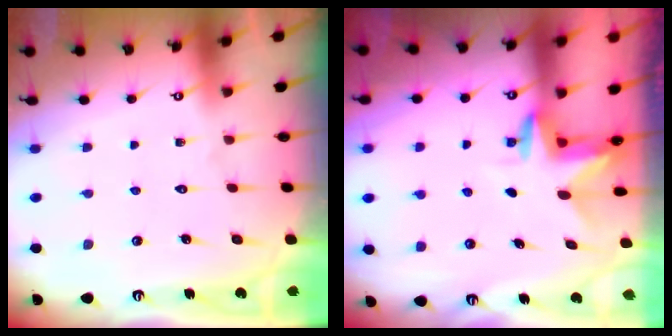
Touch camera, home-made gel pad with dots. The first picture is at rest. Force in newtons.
{"total": 3.2, "press": 3.2, "slide": 0.3}